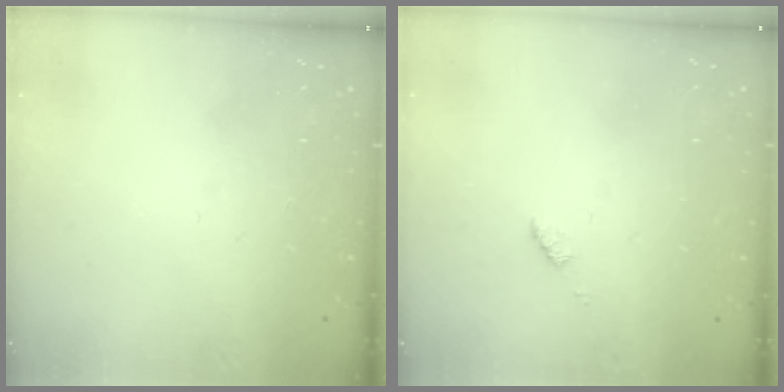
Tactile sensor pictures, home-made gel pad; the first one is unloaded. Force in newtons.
{"total": 1.2, "press": 1.2, "slide": 0.2}